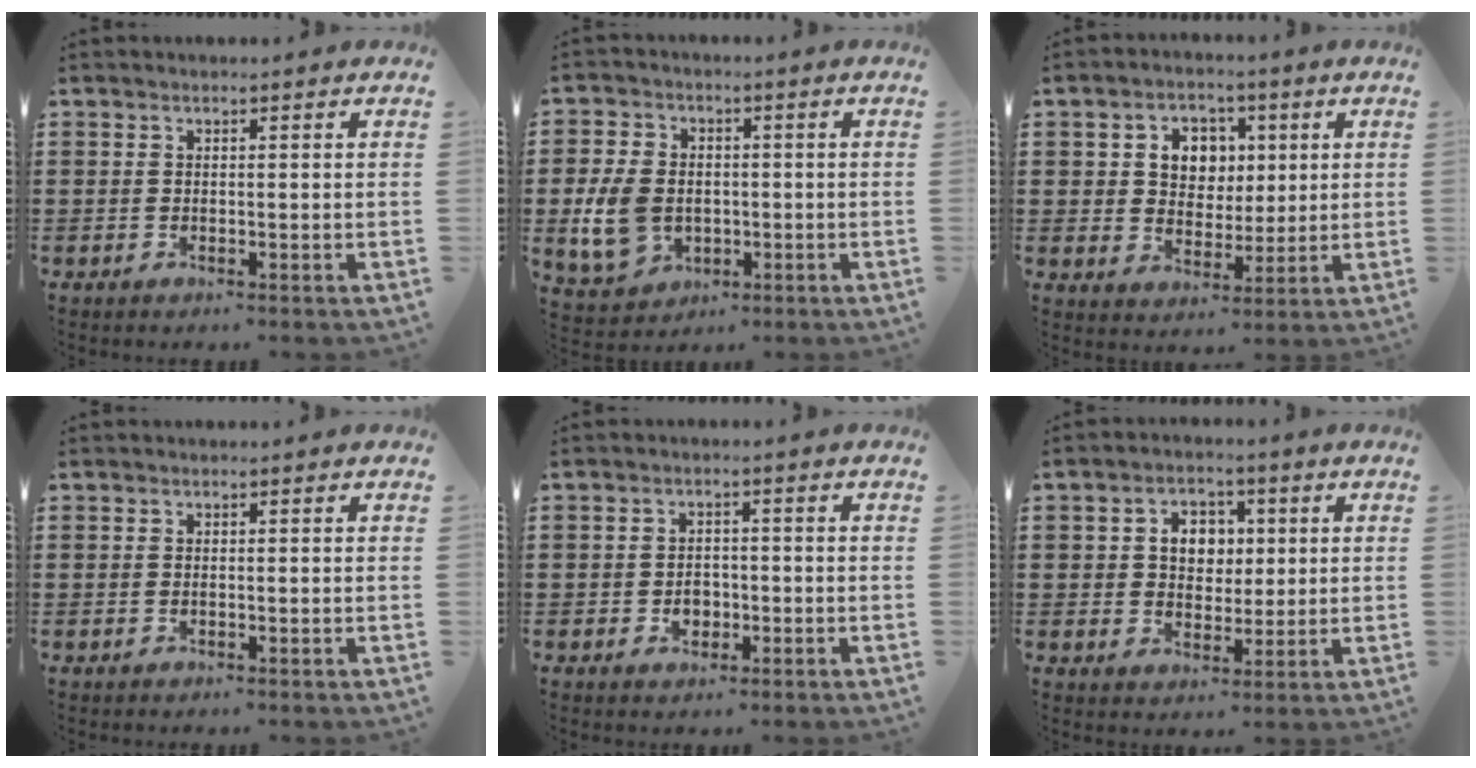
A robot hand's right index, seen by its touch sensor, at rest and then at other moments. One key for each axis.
{"total": 8.2, "fx": -1.3, "fy": 6.3, "fz": 5.1, "tx": -0.131, "ty": 0.007, "tz": -0.025}
{"total": 6.0, "fx": 1.6, "fy": 5.2, "fz": 2.4, "tx": -0.057, "ty": 0.014, "tz": 0.022}
{"total": 0.0}
{"total": 2.4, "fx": -0.8, "fy": 1.9, "fz": 1.3, "tx": -0.019, "ty": 0.001, "tz": -0.020}
{"total": 5.1, "fx": 0.8, "fy": 4.2, "fz": 2.8, "tx": -0.062, "ty": 0.014, "tz": 0.008}